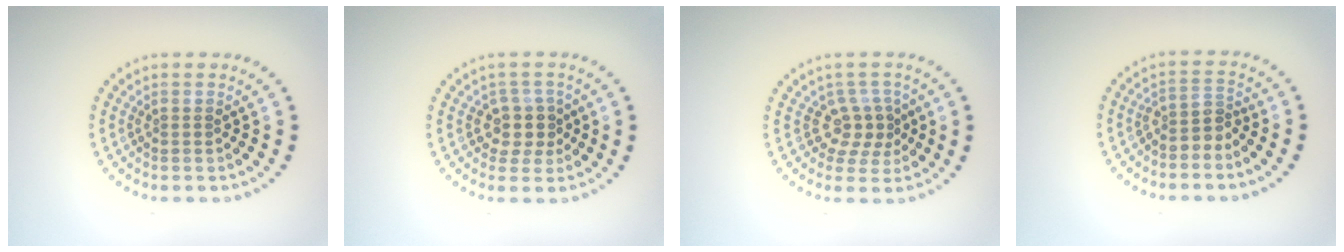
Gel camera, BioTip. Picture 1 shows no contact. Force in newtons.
{"total": 2.6, "press": 2.1, "slide": 1.5}
{"total": 2.8, "press": 2.2, "slide": 1.8}
{"total": 2.2, "press": 1.5, "slide": 1.6}